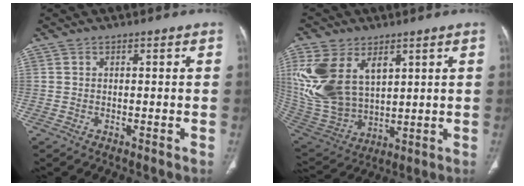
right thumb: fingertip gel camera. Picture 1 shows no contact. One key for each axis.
{"total": 19.4, "fx": 6.7, "fy": 12.4, "fz": 13.3, "tx": -0.277, "ty": -0.023, "tz": 0.151}